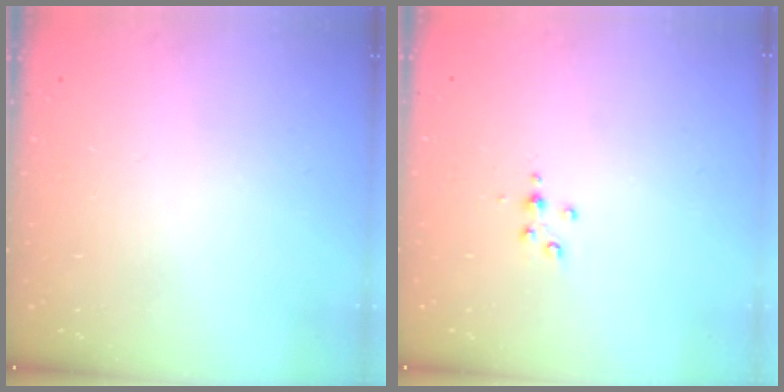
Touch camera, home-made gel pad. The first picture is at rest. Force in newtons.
{"total": 3.7, "press": 3.7, "slide": 0.4}